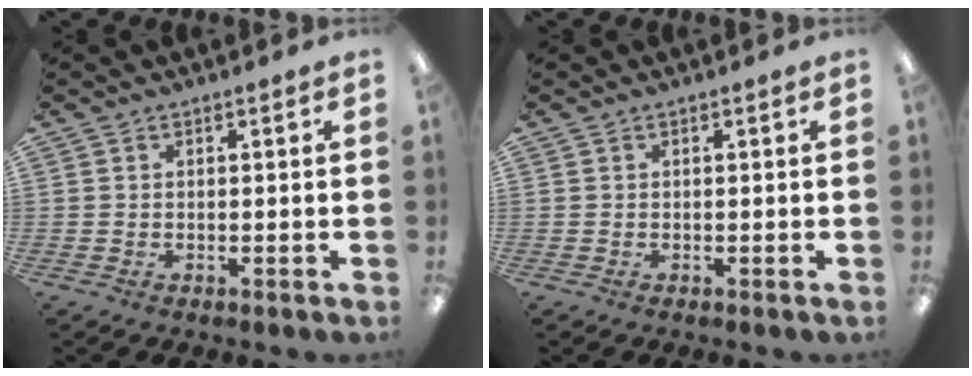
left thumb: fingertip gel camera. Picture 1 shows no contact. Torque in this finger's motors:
{"motor_torque": [0.00, 0.00, 0.00, 0.00, 0.00]}